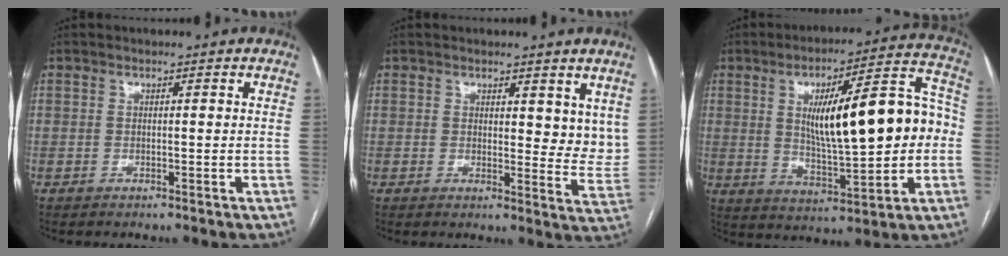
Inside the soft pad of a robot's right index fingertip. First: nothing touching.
{"total": 6.4, "force": [3.9, 3.0, 4.2], "torque": [-0.036, -0.026, 0.048]}
{"total": 19.7, "force": [1.4, 4.6, 19.1], "torque": [-0.289, 0.035, 0.029]}